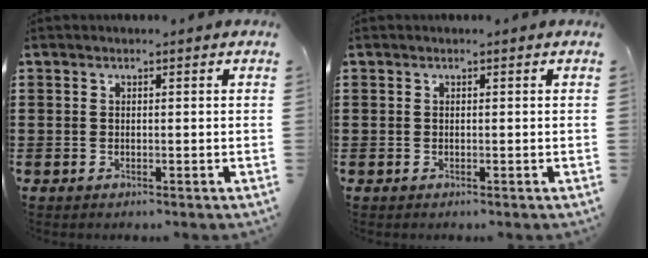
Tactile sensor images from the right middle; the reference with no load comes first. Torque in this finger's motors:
{"motor_torque": [0.00, 0.00, 0.00, -0.01]}